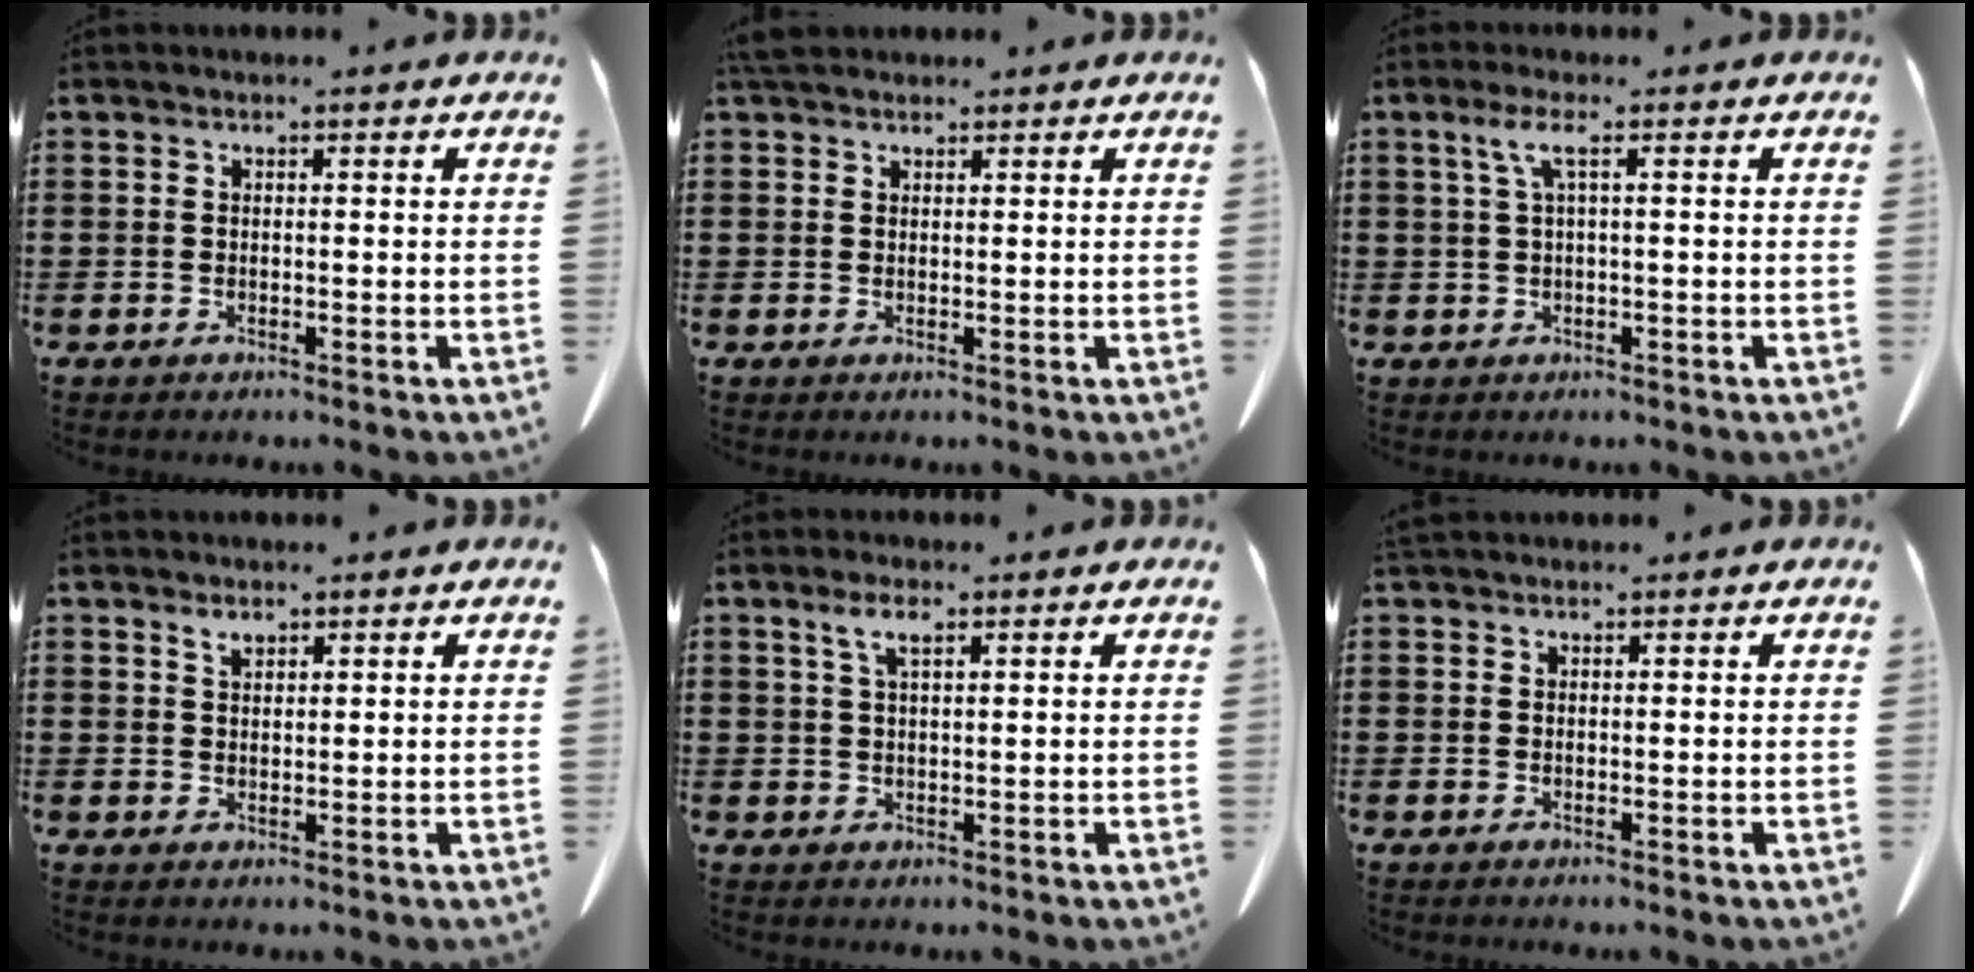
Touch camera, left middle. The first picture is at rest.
{"total": 2.5, "force": [2.0, 1.2, 0.9], "torque": [-0.025, 0.007, 0.040]}
{"total": 2.9, "force": [0.7, 0.3, 2.8], "torque": [-0.056, 0.002, 0.012]}
{"total": 1.7, "force": [1.3, 0.7, 0.8], "torque": [-0.011, 0.000, 0.022]}
{"total": 3.4, "force": [1.8, 0.9, 2.7], "torque": [-0.060, 0.006, 0.030]}
{"total": 0.8, "force": [0.7, 0.3, 0.1], "torque": [-0.005, 0.002, 0.014]}